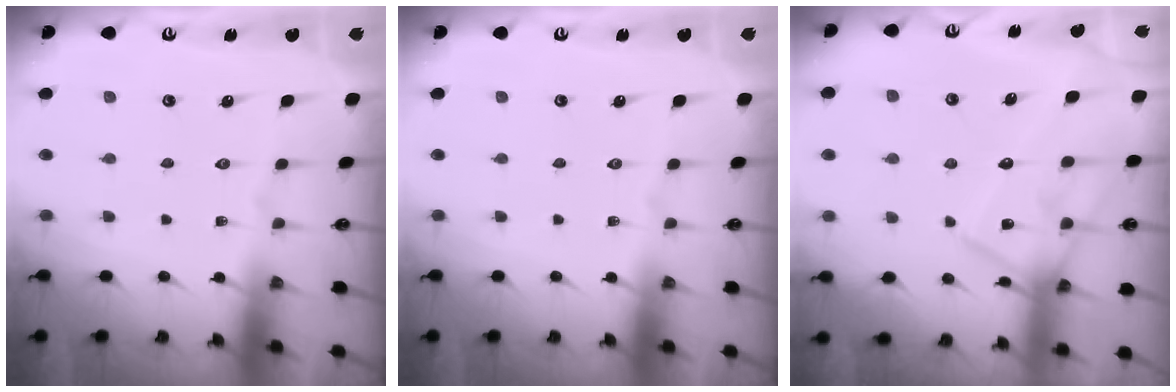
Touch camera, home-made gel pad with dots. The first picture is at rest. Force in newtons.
{"total": 0.0}
{"total": 13.5, "press": 13.5, "slide": 0.9}